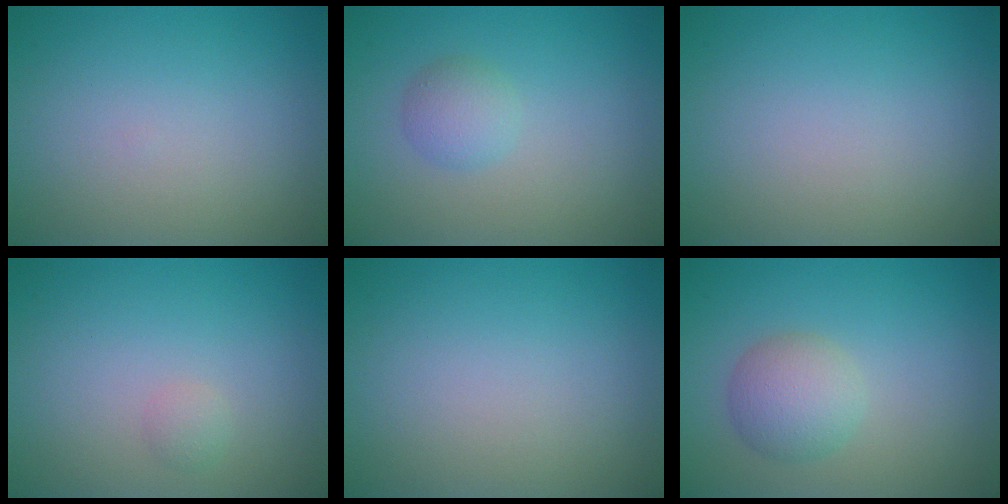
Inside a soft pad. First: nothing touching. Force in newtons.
{"total": 1.9, "press": 1.9, "slide": 0.0}
{"total": 0.0}
{"total": 0.8, "press": 0.8, "slide": 0.0}
{"total": 0.0}
{"total": 3.3, "press": 3.3, "slide": 0.0}